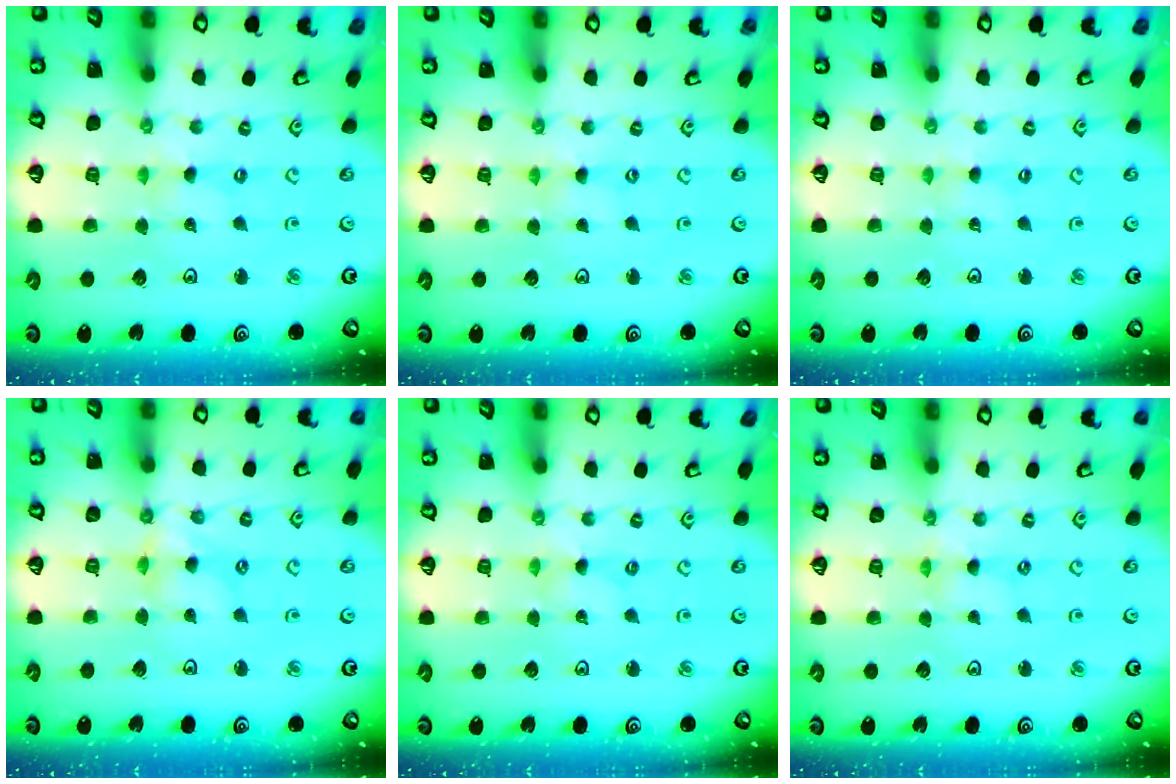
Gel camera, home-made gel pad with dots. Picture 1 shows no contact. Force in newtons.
{"total": 0.0}
{"total": 0.5, "press": 0.5, "slide": 0.1}
{"total": 5.0, "press": 4.9, "slide": 0.5}
{"total": 0.0}
{"total": 0.0}